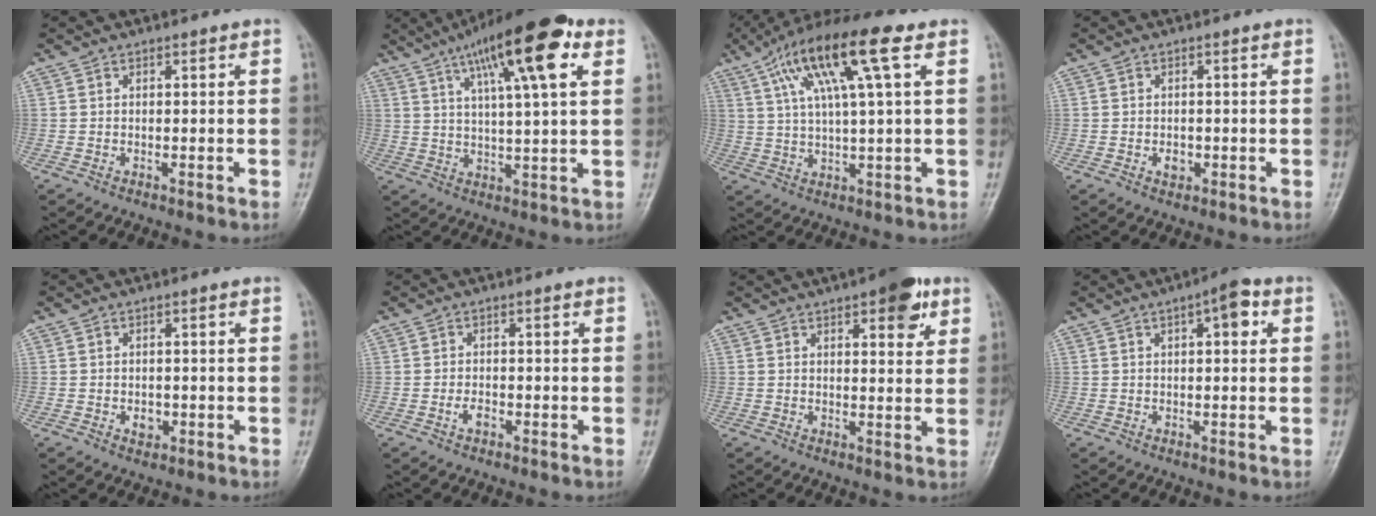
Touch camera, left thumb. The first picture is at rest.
{"total": 17.9, "force": [8.4, 4.1, 15.2], "torque": [-0.231, -0.004, 0.133]}
{"total": 15.7, "force": [6.4, 2.9, 14.1], "torque": [-0.264, 0.013, 0.109]}
{"total": 2.0, "force": [-0.6, 1.5, 1.2], "torque": [-0.011, 0.003, -0.007]}
{"total": 2.3, "force": [-0.6, 1.7, 1.4], "torque": [-0.011, 0.002, -0.006]}
{"total": 2.1, "force": [-0.9, 1.1, 1.4], "torque": [-0.026, 0.007, -0.017]}
{"total": 8.1, "force": [4.3, 3.0, 6.2], "torque": [-0.061, -0.015, 0.051]}
{"total": 5.0, "force": [1.7, 1.8, 4.4], "torque": [-0.054, 0.009, 0.018]}